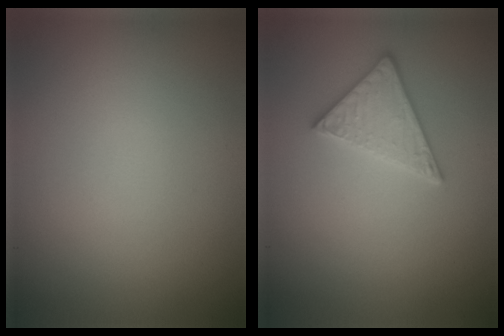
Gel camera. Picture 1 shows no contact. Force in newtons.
{"total": 2.8, "press": 2.7, "slide": 0.7}